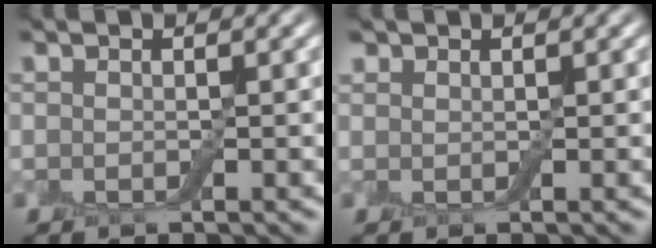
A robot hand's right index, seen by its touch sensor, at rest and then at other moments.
{"total": 0.7, "force": [0.6, 0.4, 0.0], "torque": [0.002, 0.003, 0.012]}